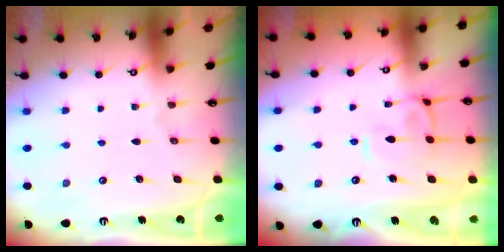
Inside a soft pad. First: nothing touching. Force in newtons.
{"total": 1.1, "press": 0.9, "slide": 0.7}